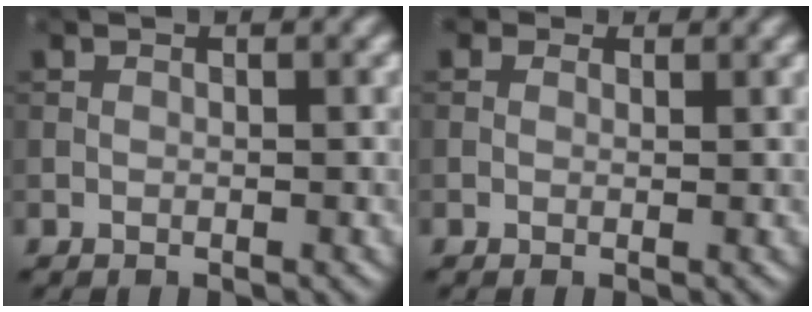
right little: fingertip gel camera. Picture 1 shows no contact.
{"total": 1.0, "force": [0.6, 0.6, 0.4], "torque": [-0.007, -0.003, 0.001]}